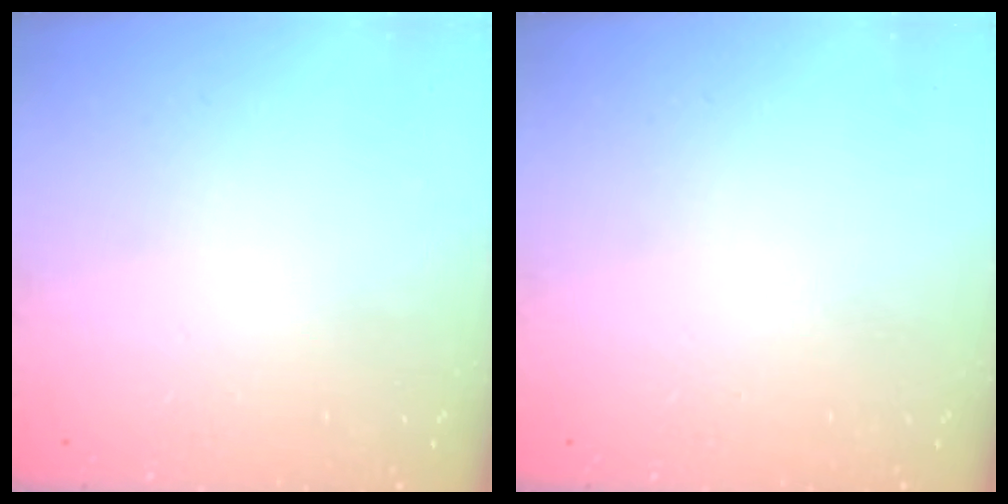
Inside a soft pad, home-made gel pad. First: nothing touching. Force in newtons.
{"total": 0.0}